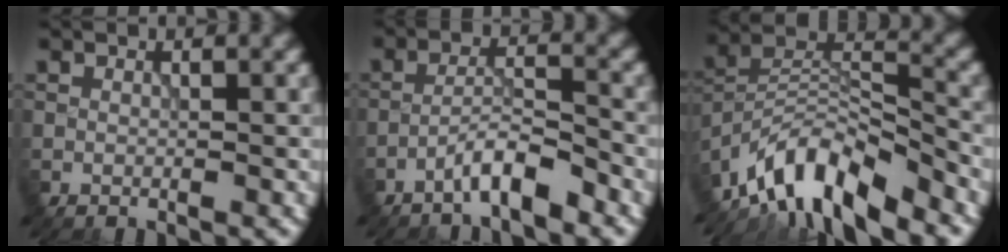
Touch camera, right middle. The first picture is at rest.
{"total": 3.6, "force": [-2.7, 0.5, 2.3], "torque": [-0.039, 0.012, -0.056]}
{"total": 9.2, "force": [-7.2, 2.8, 5.1], "torque": [-0.078, 0.000, -0.145]}